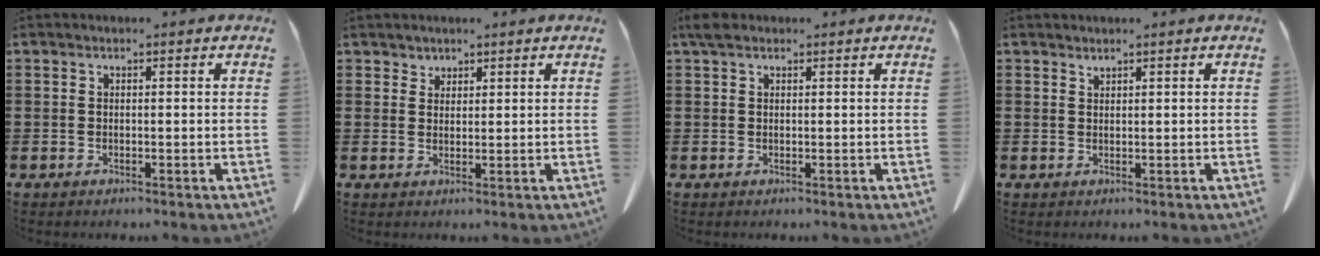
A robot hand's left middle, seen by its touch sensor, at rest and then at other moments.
{"total": 1.7, "force": [1.5, 0.9, 0.0], "torque": [-0.004, 0.004, 0.030]}
{"total": 1.7, "force": [1.1, 0.9, 0.8], "torque": [-0.021, 0.006, 0.021]}
{"total": 0.8, "force": [0.8, 0.2, 0.0], "torque": [-0.003, -0.002, 0.017]}